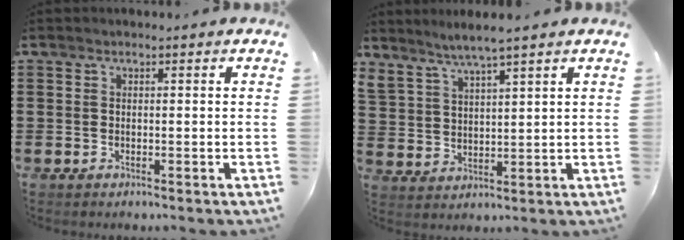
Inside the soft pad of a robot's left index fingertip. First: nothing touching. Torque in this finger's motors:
{"motor_torque": [1.09, -1.05, 0.49, 0.17]}